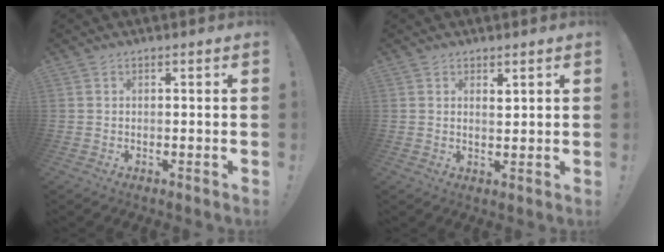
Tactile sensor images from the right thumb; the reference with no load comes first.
{"total": 2.0, "force": [1.7, 0.7, 0.9], "torque": [0.003, -0.013, 0.025]}